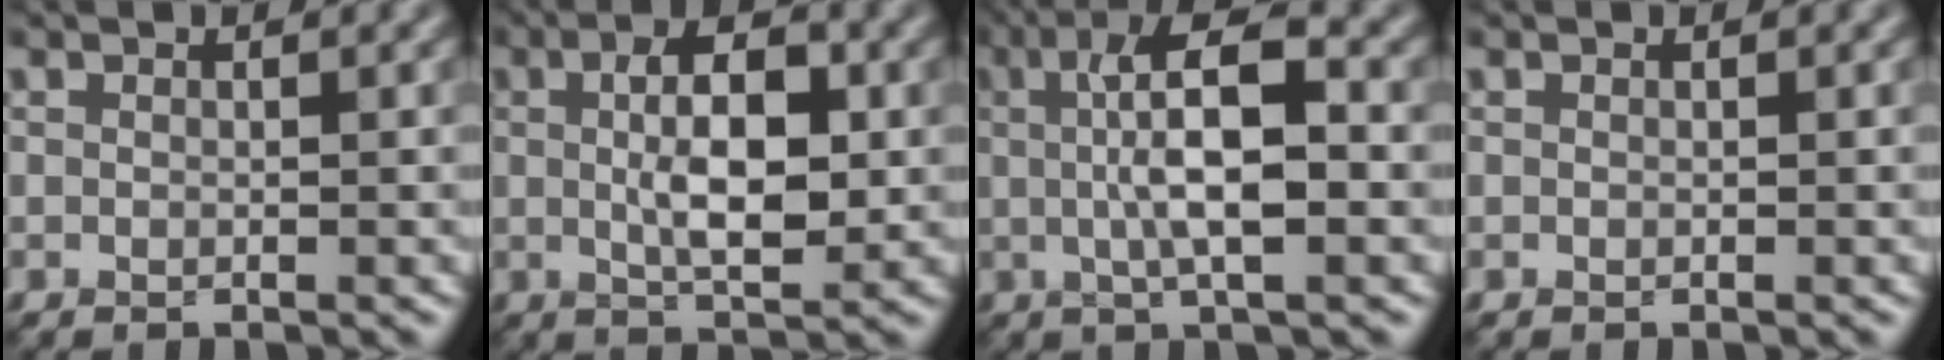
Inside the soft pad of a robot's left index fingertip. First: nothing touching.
{"total": 6.3, "force": [0.5, 2.6, 5.7], "torque": [-0.095, 0.003, 0.004]}
{"total": 7.5, "force": [0.7, 2.1, 7.2], "torque": [-0.119, 0.012, 0.004]}
{"total": 0.0}